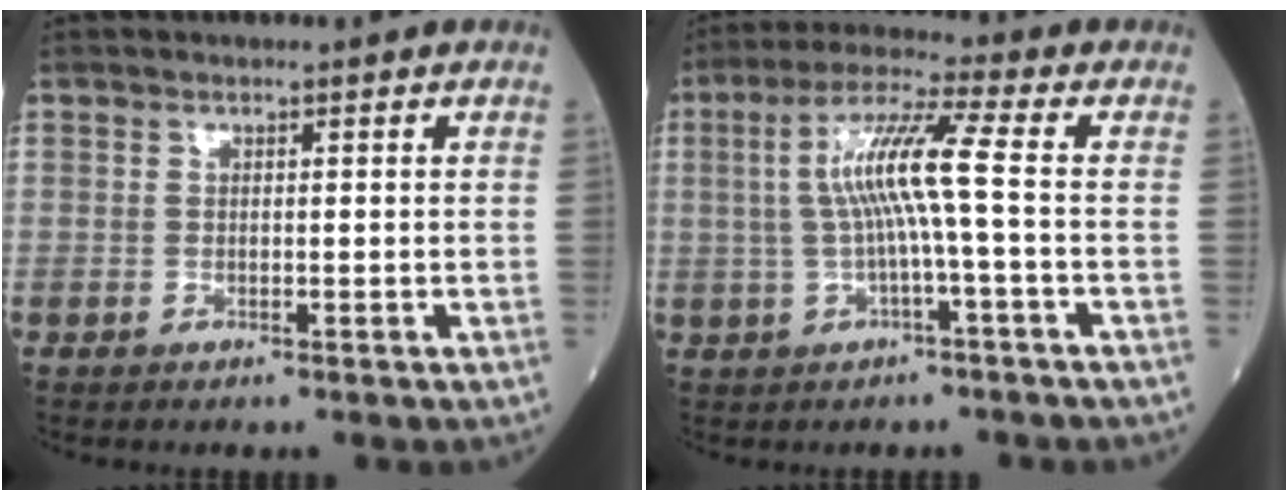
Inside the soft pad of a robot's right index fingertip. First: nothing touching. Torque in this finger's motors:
{"motor_torque": [1.48, 0.00, 0.73, 0.21]}